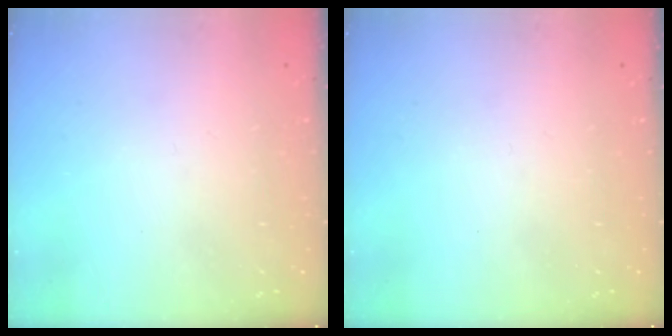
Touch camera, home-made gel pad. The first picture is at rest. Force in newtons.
{"total": 0.0}